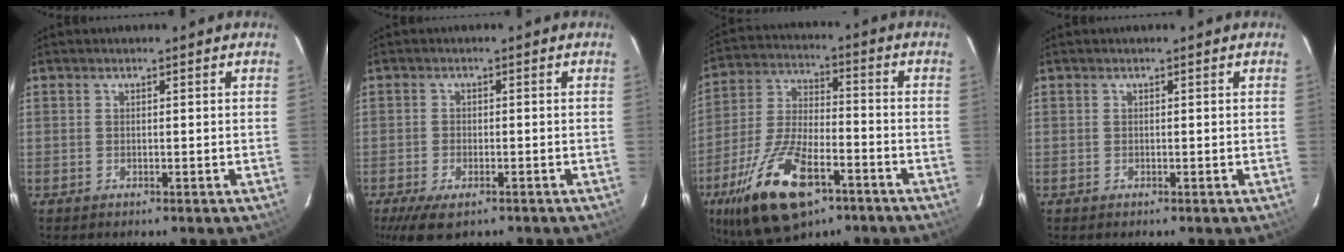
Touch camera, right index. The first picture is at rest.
{"total": 6.6, "force": [-4.3, 2.9, 4.2], "torque": [-0.099, -0.025, -0.073]}
{"total": 19.3, "force": [-10.6, 8.1, 13.9], "torque": [-0.285, -0.028, -0.186]}
{"total": 0.0}